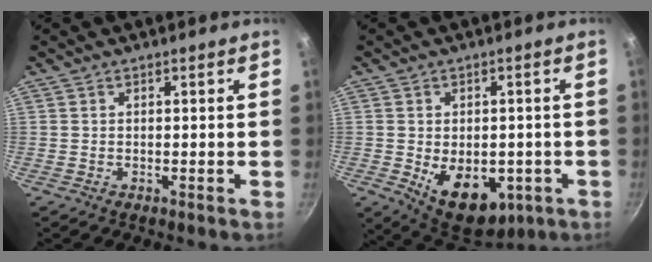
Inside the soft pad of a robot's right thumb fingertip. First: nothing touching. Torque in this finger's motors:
{"motor_torque": [-0.13, 0.68, -0.04, 0.11, 0.10]}